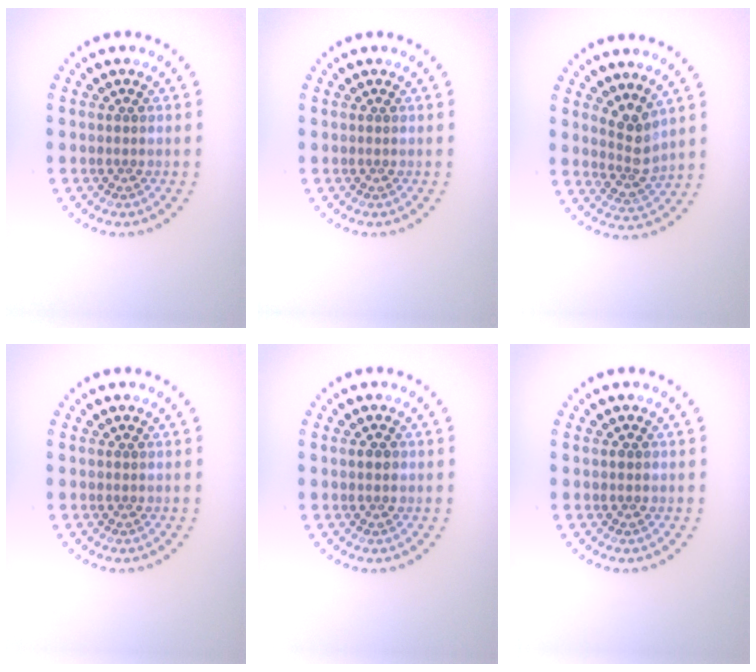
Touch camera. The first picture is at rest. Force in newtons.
{"total": 0.0}
{"total": 2.7, "press": 2.0, "slide": 1.8}
{"total": 0.0}
{"total": 1.2, "press": 1.2, "slide": 0.1}
{"total": 0.6, "press": 0.6, "slide": 0.2}